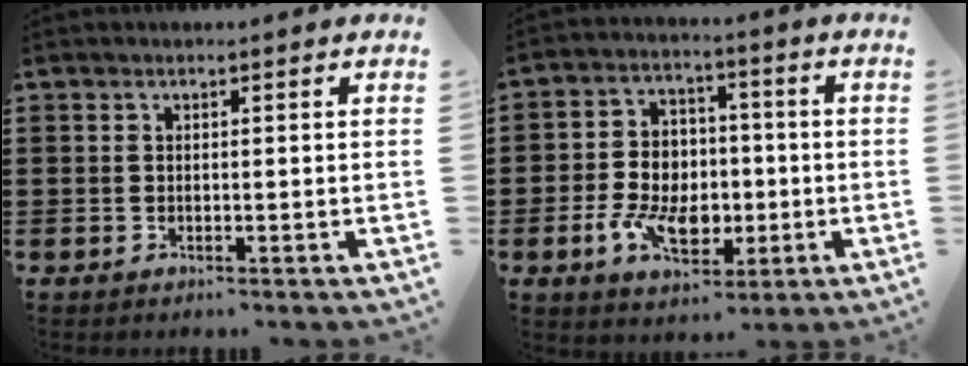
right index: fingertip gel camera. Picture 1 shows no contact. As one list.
[{"total": 8.7, "force": [-2.2, 6.3, 5.7], "torque": [-0.113, 0.016, -0.039]}]